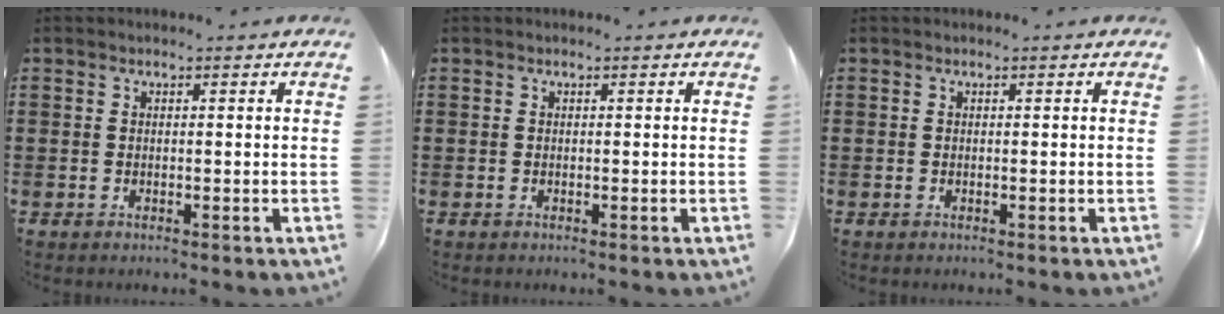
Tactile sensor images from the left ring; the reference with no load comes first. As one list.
[{"total": 0.0}, {"total": 0.0}]